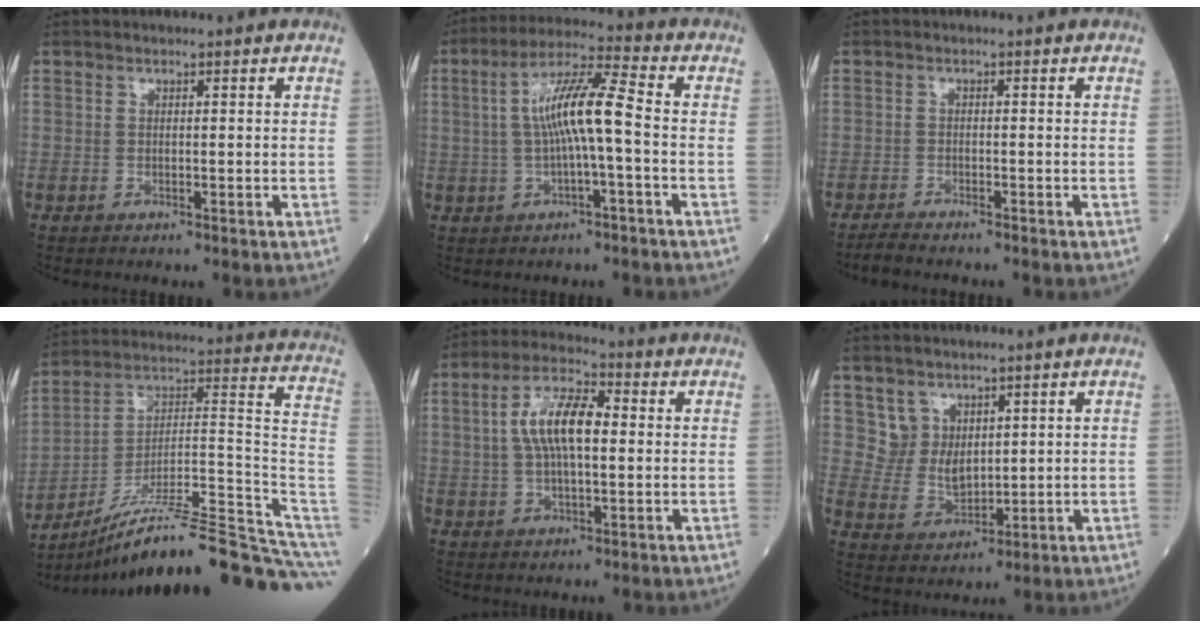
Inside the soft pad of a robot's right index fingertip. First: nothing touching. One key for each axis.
{"total": 9.5, "fx": -0.2, "fy": 0.7, "fz": 9.4, "tx": -0.175, "ty": 0.021, "tz": -0.009}
{"total": 2.5, "fx": -2.4, "fy": 0.1, "fz": 0.8, "tx": -0.018, "ty": -0.008, "tz": -0.043}
{"total": 25.1, "fx": -19.4, "fy": 1.0, "fz": 15.9, "tx": -0.139, "ty": 0.046, "tz": -0.298}
{"total": 9.4, "fx": 1.1, "fy": 3.2, "fz": 8.7, "tx": -0.174, "ty": 0.020, "tz": 0.017}
{"total": 5.1, "fx": 2.8, "fy": 3.9, "fz": 1.7, "tx": -0.036, "ty": 0.000, "tz": 0.068}